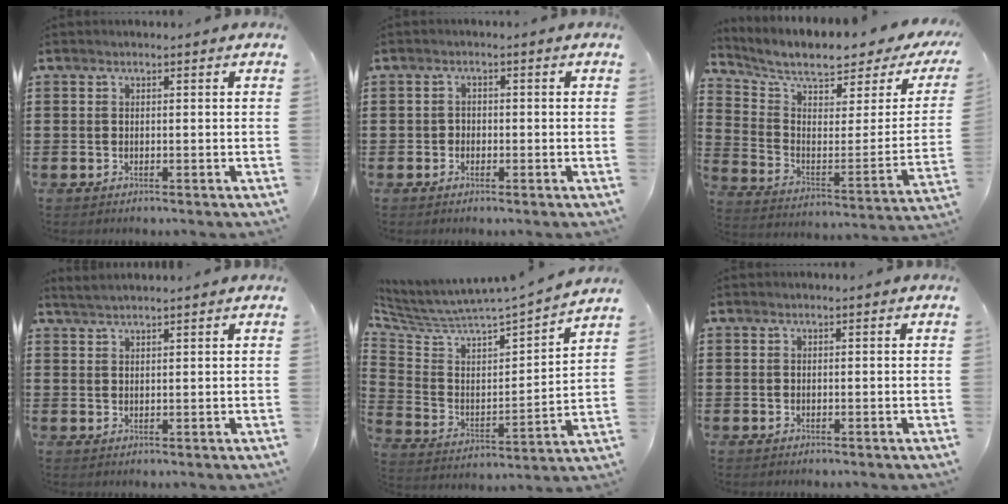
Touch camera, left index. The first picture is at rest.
{"total": 1.1, "force": [-0.5, 1.0, 0.2], "torque": [-0.008, 0.003, -0.012]}
{"total": 6.7, "force": [5.6, 1.2, 3.4], "torque": [-0.088, -0.051, 0.089]}
{"total": 1.9, "force": [1.8, -0.2, 0.4], "torque": [-0.011, 0.002, 0.035]}
{"total": 3.5, "force": [3.3, 0.3, 1.0], "torque": [-0.045, -0.050, 0.048]}
{"total": 0.0}